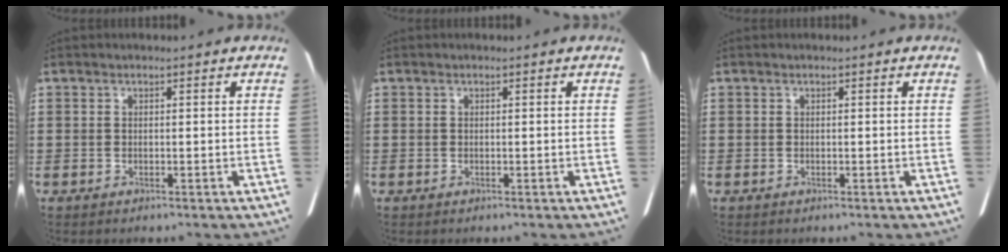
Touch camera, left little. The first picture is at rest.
{"total": 0.0}
{"total": 0.0}